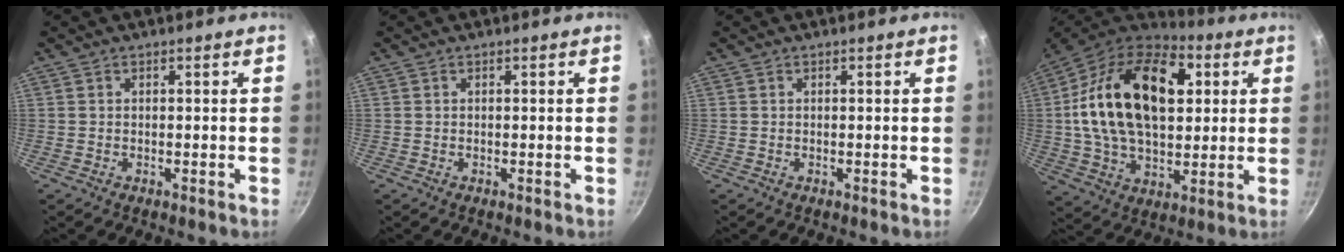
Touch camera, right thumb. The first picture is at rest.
{"total": 0.0}
{"total": 0.0}
{"total": 26.3, "force": [5.2, 16.1, 20.1], "torque": [-0.334, 0.015, 0.077]}